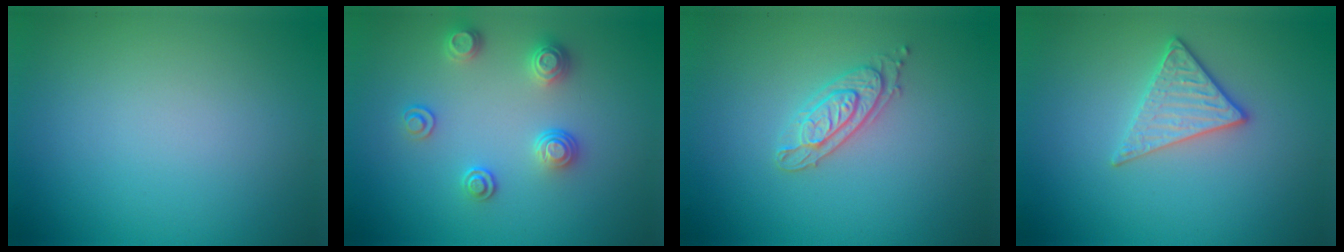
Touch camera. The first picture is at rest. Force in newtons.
{"total": 2.6, "press": 2.6, "slide": 0.6}
{"total": 2.4, "press": 2.2, "slide": 0.8}
{"total": 2.8, "press": 2.5, "slide": 1.3}